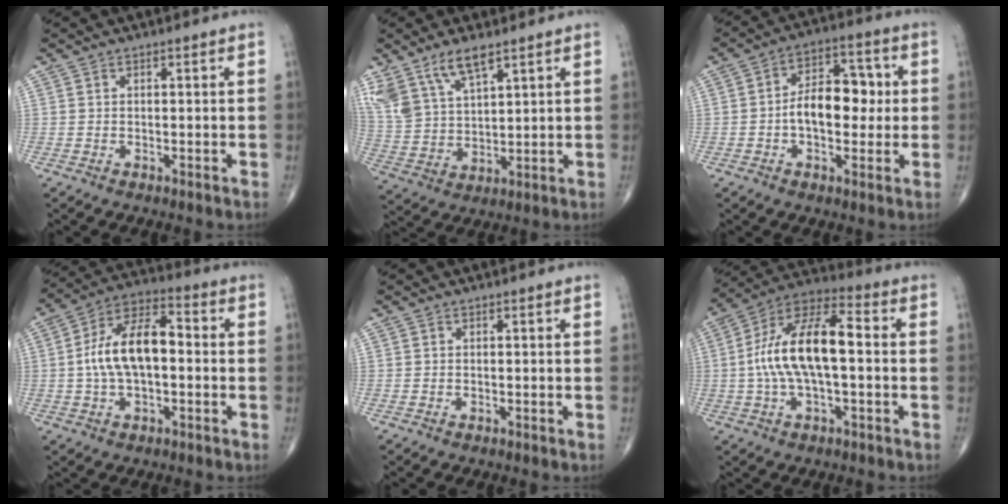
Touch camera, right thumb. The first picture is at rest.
{"total": 11.2, "force": [7.7, 4.4, 6.8], "torque": [-0.130, -0.023, 0.165]}
{"total": 11.2, "force": [-0.3, 6.7, 8.9], "torque": [-0.115, 0.029, -0.011]}
{"total": 13.3, "force": [-0.3, 6.8, 11.4], "torque": [-0.208, 0.038, -0.013]}
{"total": 0.0}
{"total": 16.0, "force": [-0.3, 6.6, 14.6], "torque": [-0.280, 0.044, -0.012]}